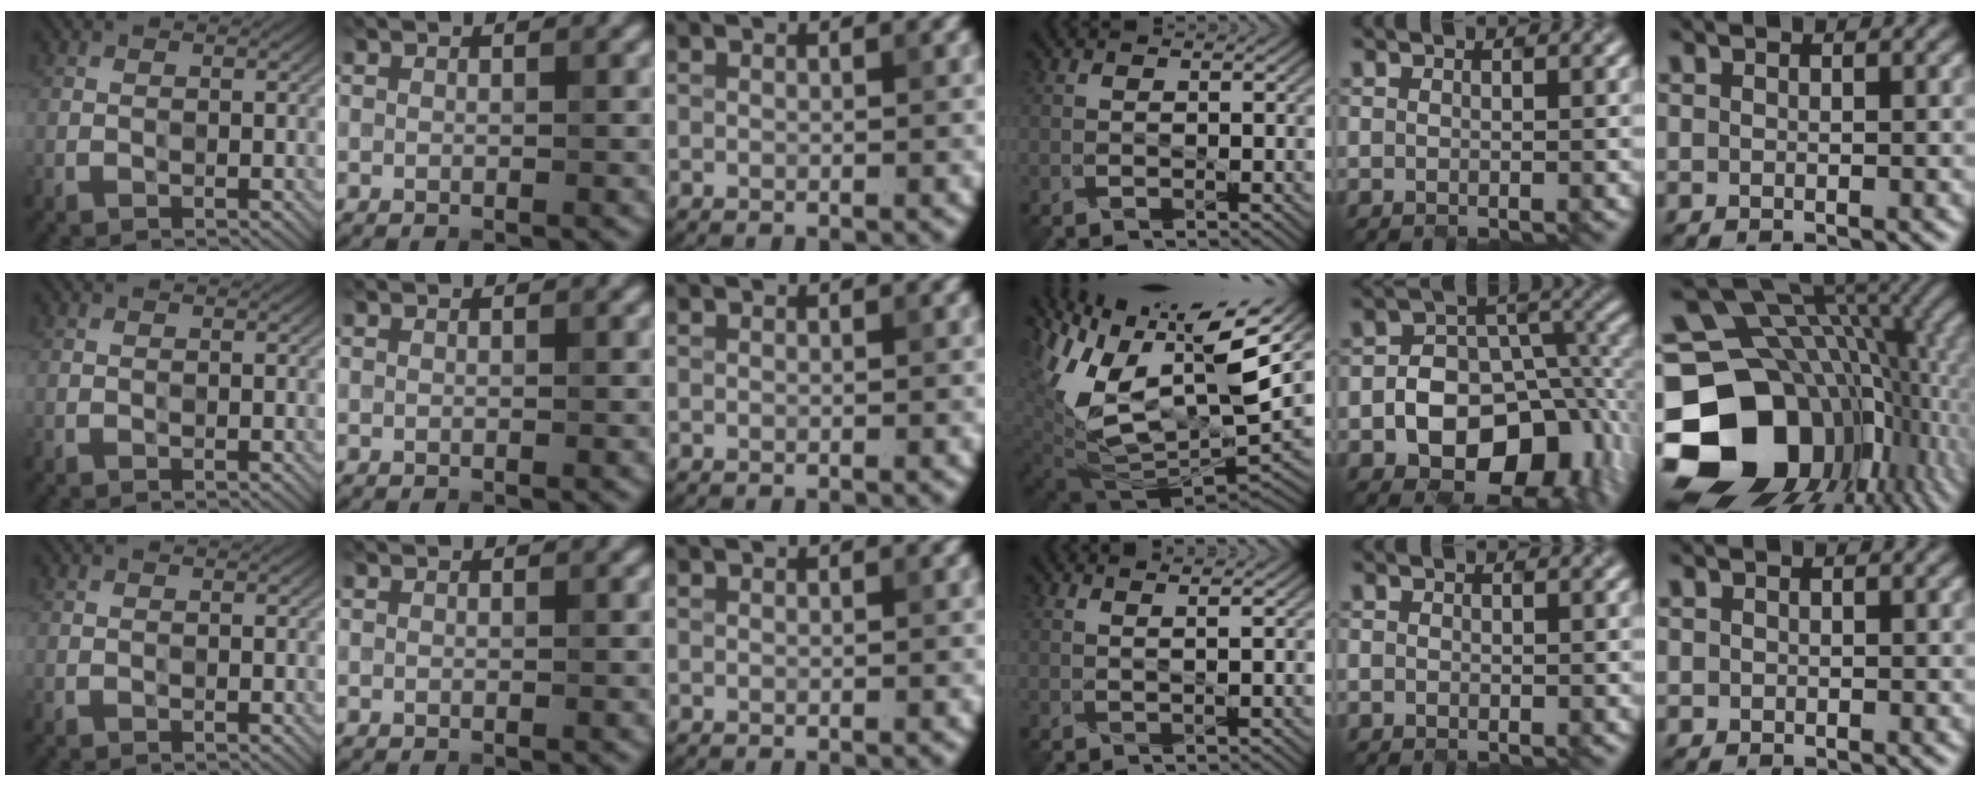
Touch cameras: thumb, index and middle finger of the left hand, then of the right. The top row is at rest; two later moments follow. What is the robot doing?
{"motion": "close", "object": "sandwich press"}